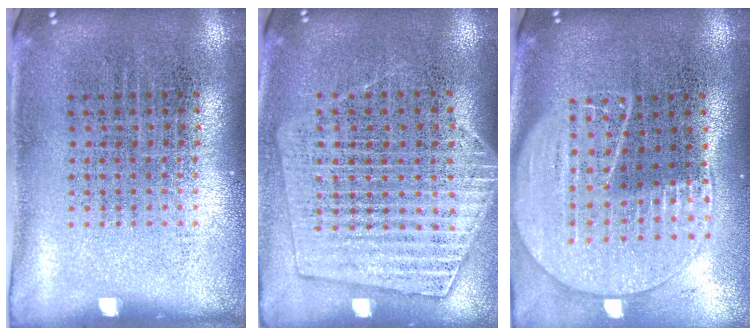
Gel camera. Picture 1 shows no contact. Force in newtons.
{"total": 1.3, "press": 1.2, "slide": 0.5}
{"total": 2.0, "press": 1.8, "slide": 1.0}